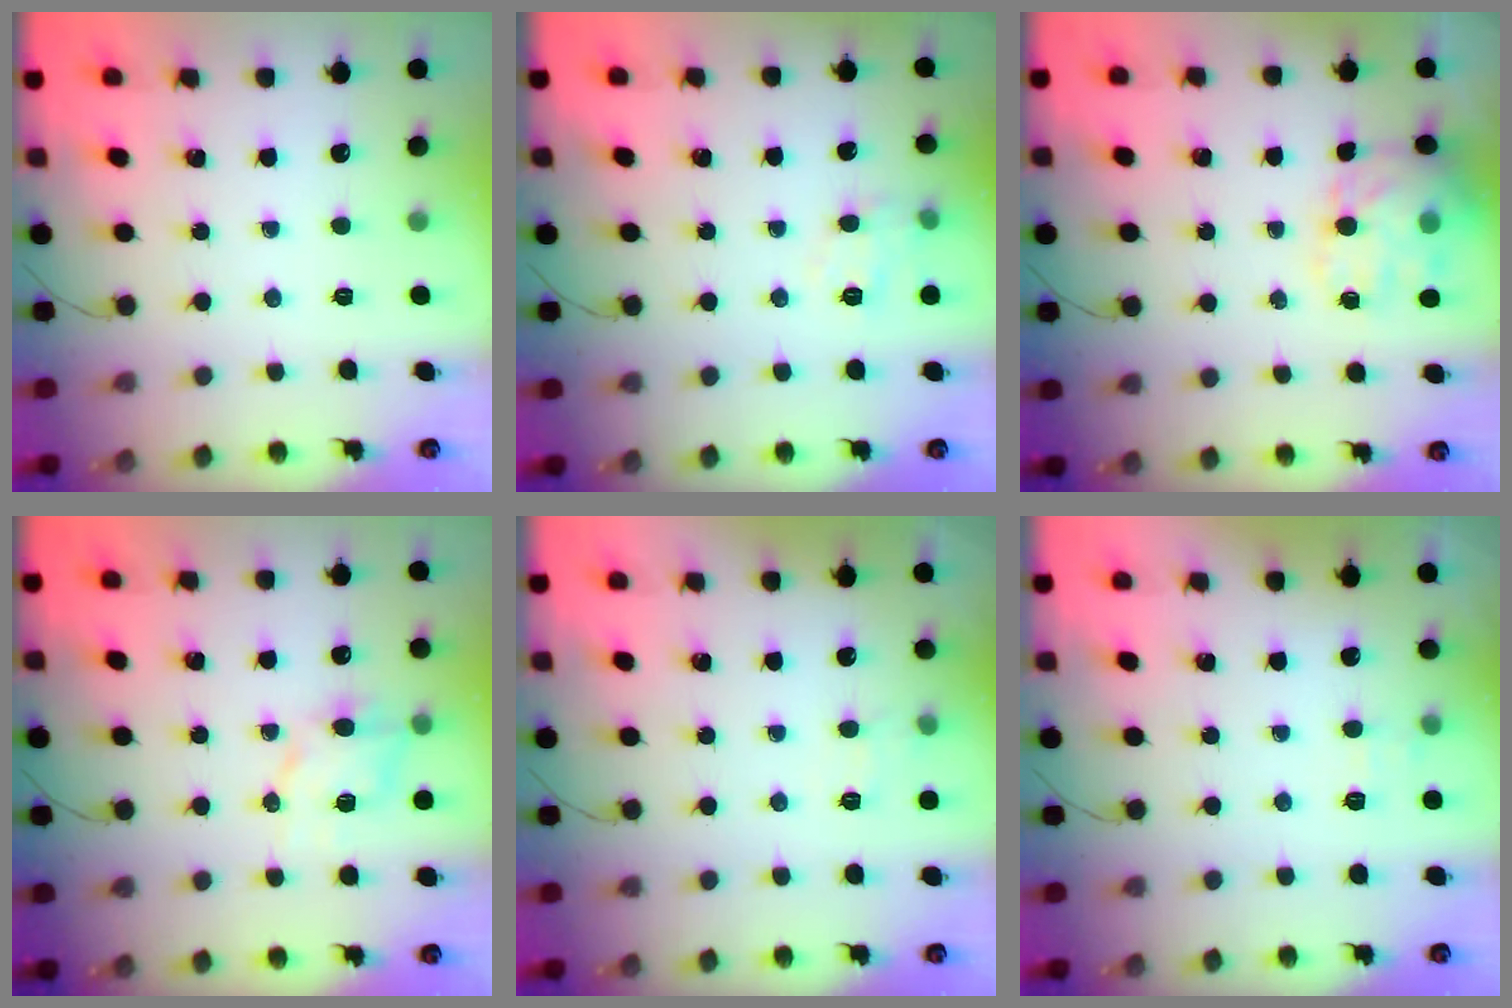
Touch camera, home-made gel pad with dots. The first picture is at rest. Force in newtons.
{"total": 8.5, "press": 8.5, "slide": 1.0}
{"total": 13.1, "press": 12.8, "slide": 2.8}
{"total": 7.5, "press": 7.4, "slide": 1.1}
{"total": 7.1, "press": 6.9, "slide": 1.8}
{"total": 6.6, "press": 6.3, "slide": 1.6}